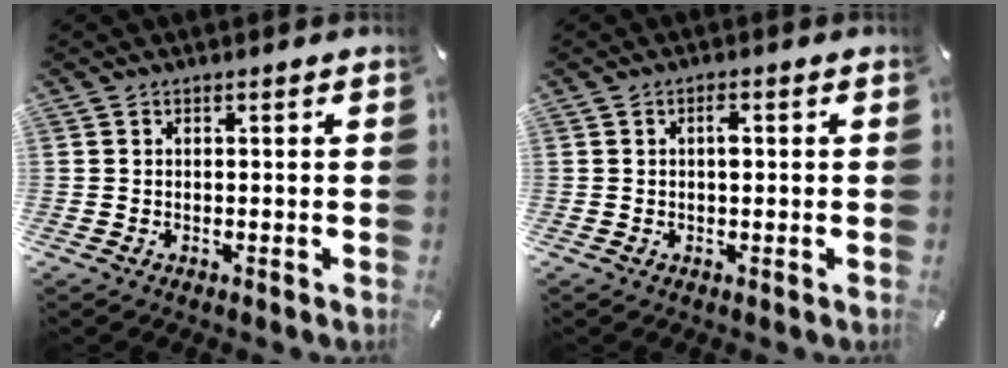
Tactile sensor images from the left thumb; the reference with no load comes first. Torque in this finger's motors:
{"motor_torque": [0.17, 0.43, 0.35, 0.01, 0.01]}